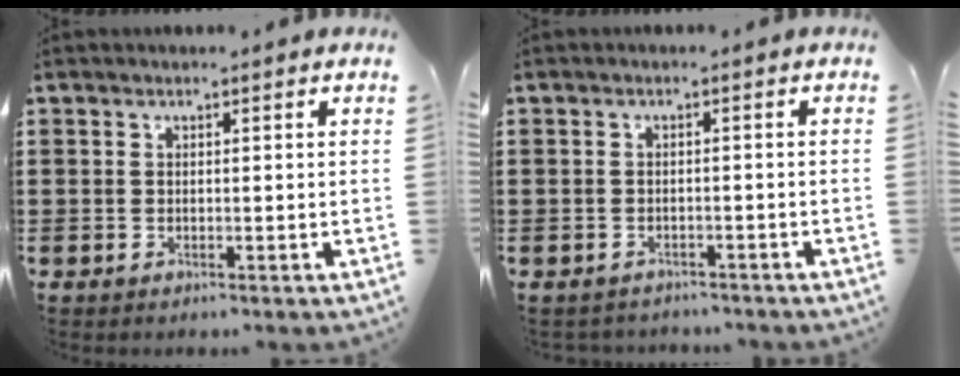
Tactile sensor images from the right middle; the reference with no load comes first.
{"total": 1.1, "force": [-1.1, 0.2, -0.1], "torque": [-0.004, 0.001, -0.025]}